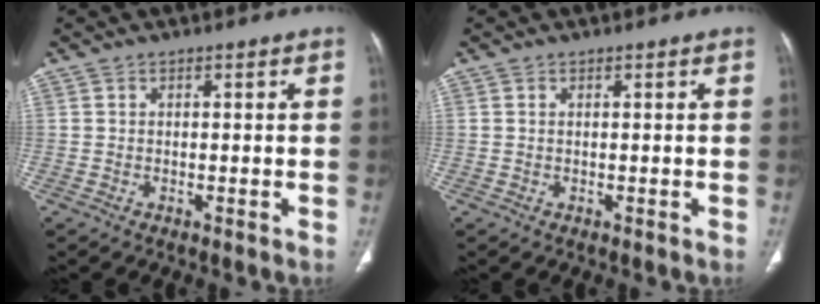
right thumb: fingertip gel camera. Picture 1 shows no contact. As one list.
[{"total": 0.0}]